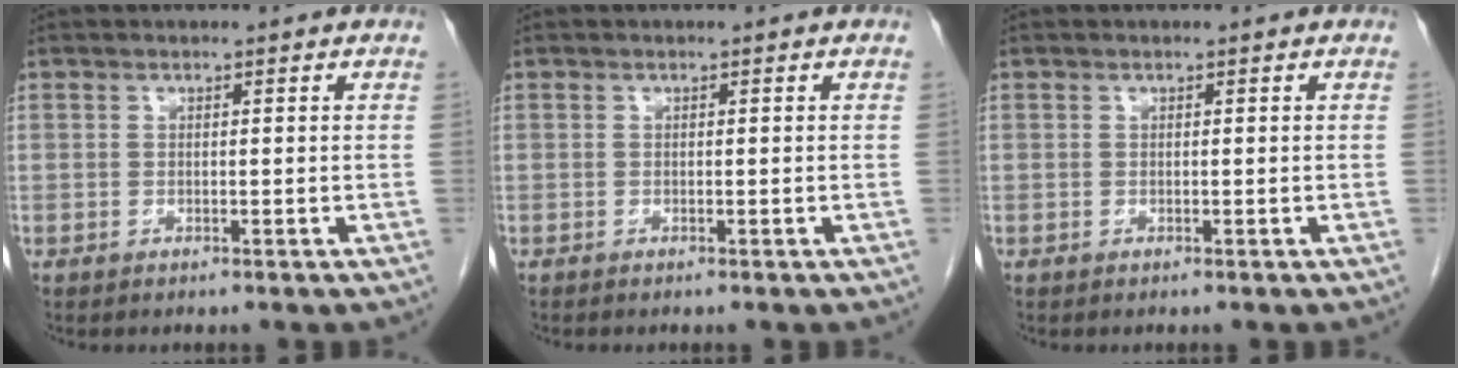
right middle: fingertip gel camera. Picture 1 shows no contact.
{"total": 0.0}
{"total": 0.0}